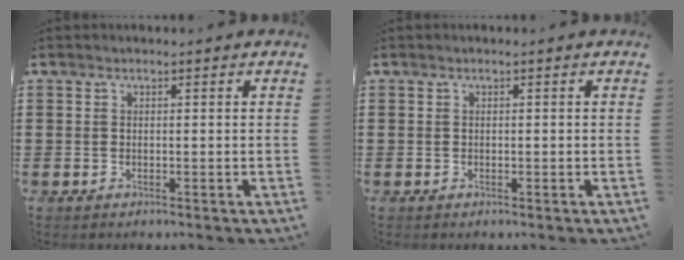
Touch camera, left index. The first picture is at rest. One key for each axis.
{"total": 0.0}